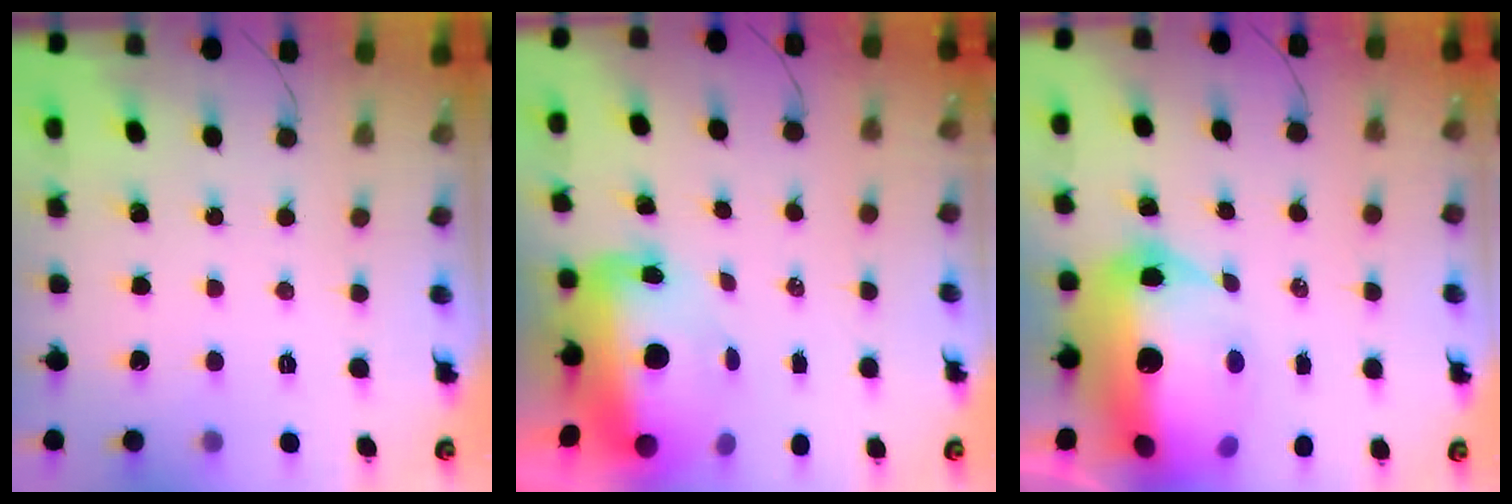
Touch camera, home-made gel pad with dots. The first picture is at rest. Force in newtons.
{"total": 13.7, "press": 13.3, "slide": 3.4}
{"total": 25.4, "press": 23.2, "slide": 10.3}